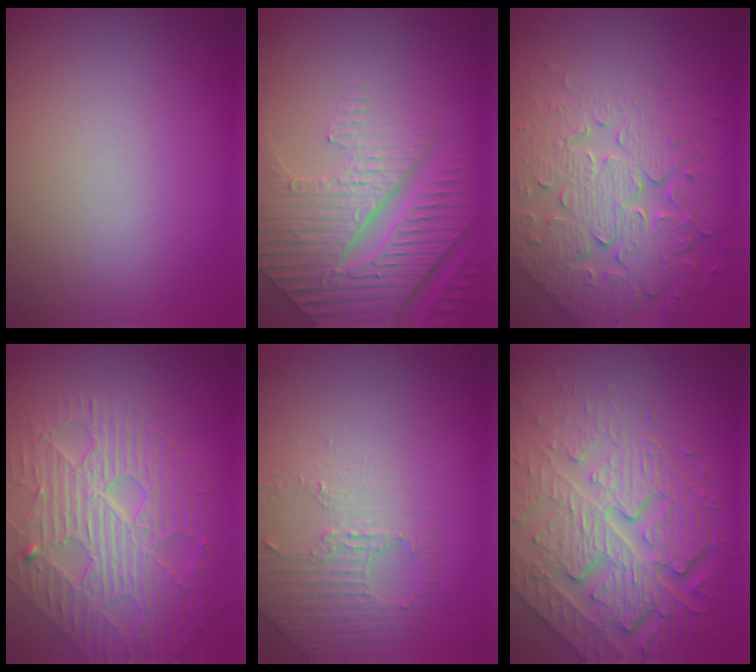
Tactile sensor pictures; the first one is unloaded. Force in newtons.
{"total": 8.4, "press": 5.9, "slide": 5.9}
{"total": 7.7, "press": 5.8, "slide": 5.0}
{"total": 5.9, "press": 5.2, "slide": 2.6}
{"total": 1.8, "press": 1.5, "slide": 1.0}
{"total": 8.4, "press": 5.8, "slide": 6.0}